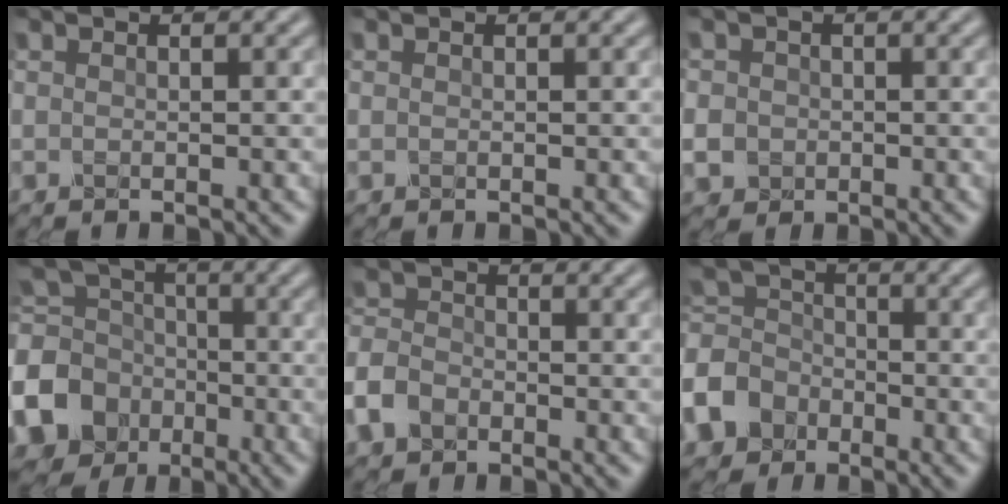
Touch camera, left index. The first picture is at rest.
{"total": 0.0}
{"total": 4.3, "force": [-0.9, 4.0, 1.4], "torque": [-0.026, -0.001, -0.032]}
{"total": 12.0, "force": [-4.1, 10.5, 4.2], "torque": [-0.126, -0.025, -0.099]}
{"total": 3.9, "force": [-2.2, 2.8, 1.7], "torque": [-0.046, 0.001, -0.057]}
{"total": 9.0, "force": [-4.8, 7.0, 2.8], "torque": [-0.073, -0.017, -0.110]}